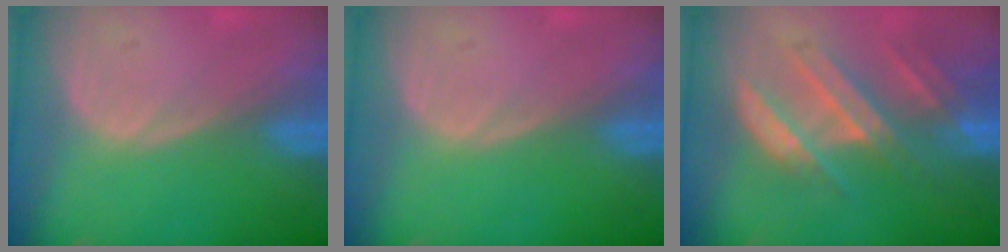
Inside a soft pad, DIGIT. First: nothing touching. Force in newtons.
{"total": 0.0}
{"total": 7.6, "press": 7.4, "slide": 1.7}